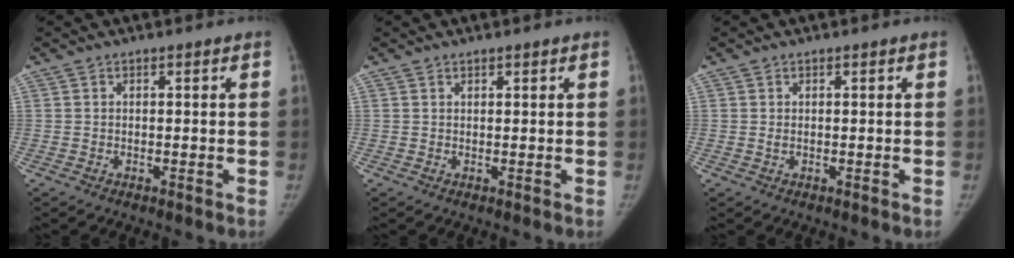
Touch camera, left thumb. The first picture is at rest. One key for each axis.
{"total": 0.7, "fx": 0.6, "fy": 0.3, "fz": 0.1, "tx": 0.005, "ty": -0.003, "tz": 0.008}
{"total": 0.5, "fx": 0.1, "fy": 0.3, "fz": 0.4, "tx": -0.004, "ty": 0.000, "tz": 0.002}